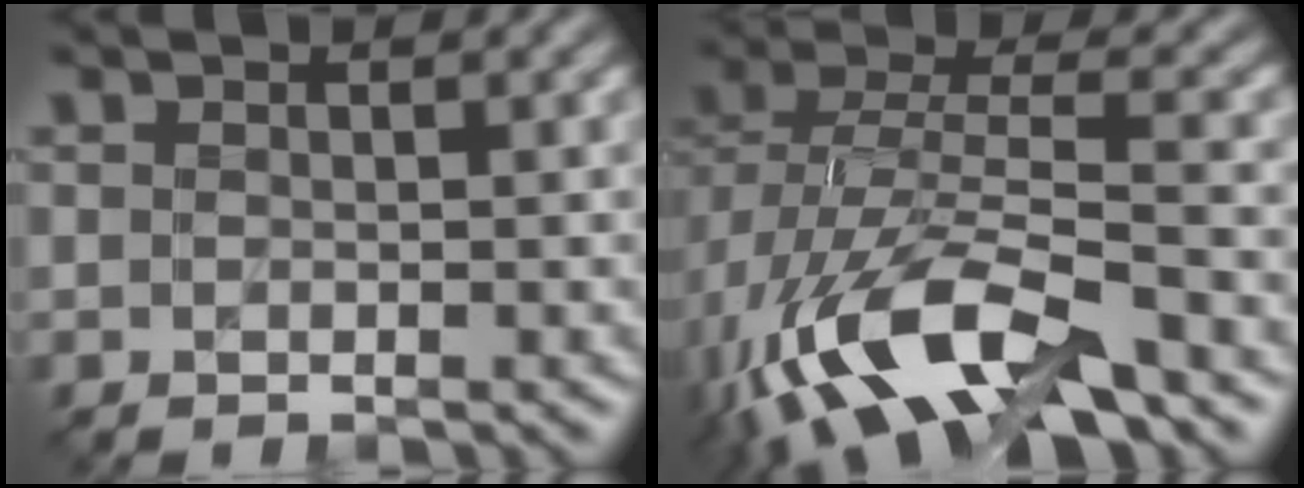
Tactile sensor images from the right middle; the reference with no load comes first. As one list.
[{"total": 13.2, "force": [-6.8, 5.7, 9.7], "torque": [-0.197, -0.008, -0.122]}]